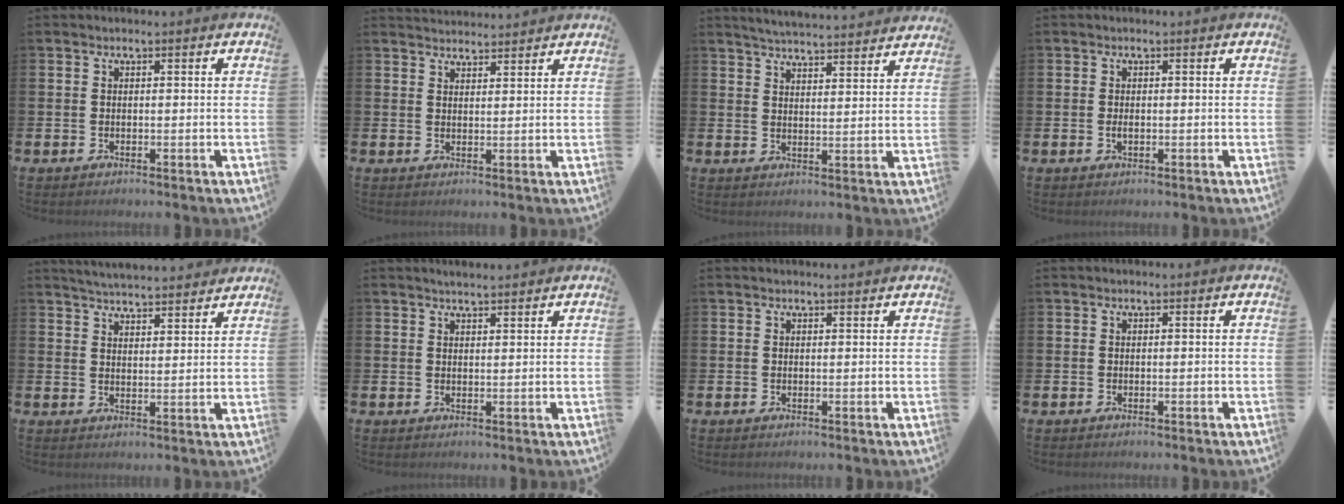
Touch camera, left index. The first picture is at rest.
{"total": 2.5, "force": [2.4, 0.3, -0.2], "torque": [0.000, -0.013, 0.045]}
{"total": 4.6, "force": [4.6, 0.0, 0.4], "torque": [-0.017, -0.034, 0.081]}
{"total": 0.9, "force": [0.0, 0.4, 0.8], "torque": [-0.019, 0.004, -0.001]}
{"total": 4.6, "force": [4.6, 0.2, 0.2], "torque": [-0.012, -0.028, 0.081]}
{"total": 2.3, "force": [2.3, 0.2, 0.3], "torque": [-0.008, -0.005, 0.041]}
{"total": 0.7, "force": [0.6, 0.0, 0.1], "torque": [0.009, -0.004, 0.010]}
{"total": 0.0}